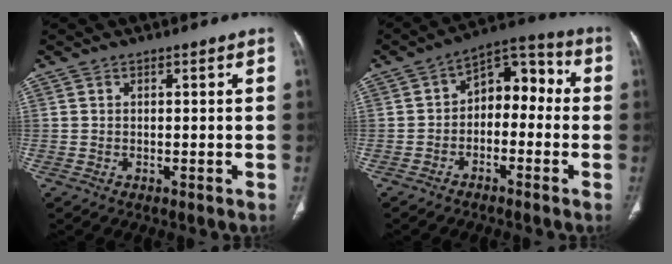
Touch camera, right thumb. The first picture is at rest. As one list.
[{"total": 9.5, "force": [-1.3, 6.4, 6.8], "torque": [-0.056, 0.048, -0.037]}]